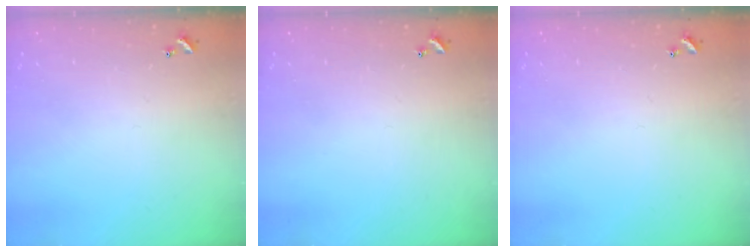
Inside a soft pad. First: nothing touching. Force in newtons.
{"total": 0.0}
{"total": 0.0}